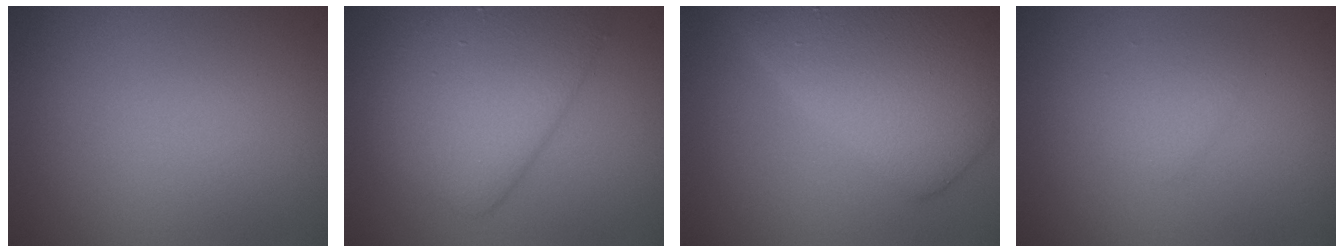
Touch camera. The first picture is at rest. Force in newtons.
{"total": 6.6, "press": 6.6, "slide": 0.1}
{"total": 8.7, "press": 8.7, "slide": 0.1}
{"total": 1.4, "press": 1.4, "slide": 0.0}